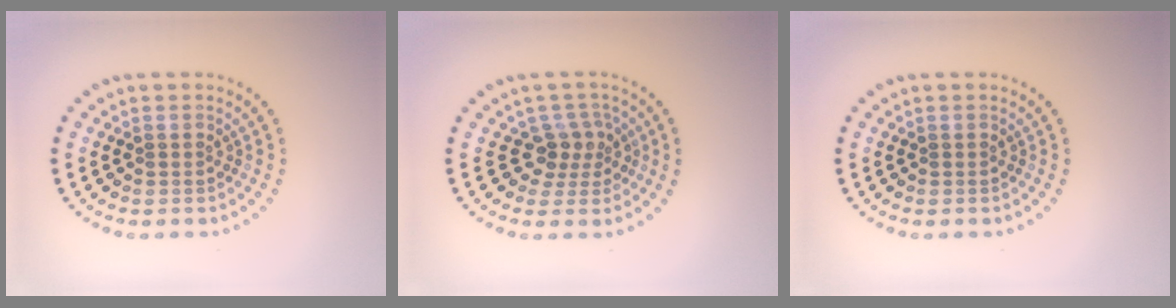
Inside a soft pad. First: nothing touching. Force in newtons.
{"total": 2.6, "press": 2.0, "slide": 1.7}
{"total": 0.0}